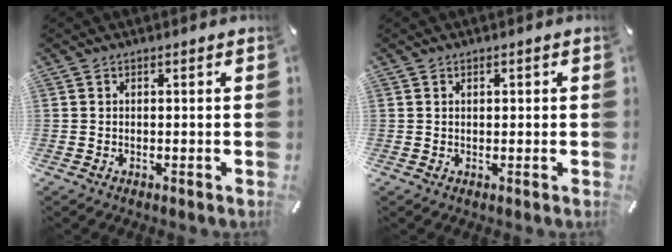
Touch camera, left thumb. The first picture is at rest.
{"total": 0.5, "force": [0.2, 0.3, 0.3], "torque": [-0.007, 0.002, 0.004]}